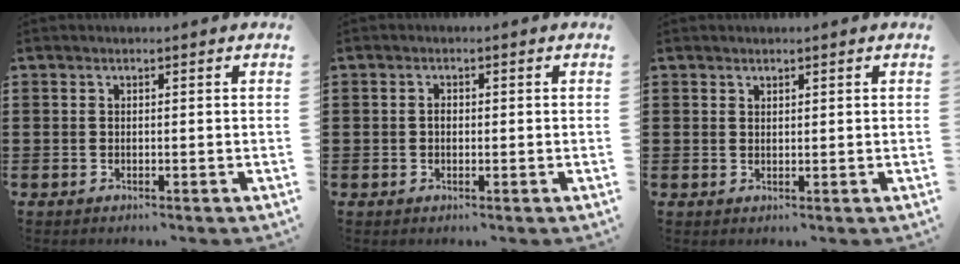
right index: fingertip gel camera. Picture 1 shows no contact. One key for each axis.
{"total": 1.1, "fx": -0.2, "fy": 0.7, "fz": 0.8, "tx": -0.018, "ty": 0.001, "tz": -0.005}
{"total": 0.7, "fx": 0.6, "fy": 0.4, "fz": 0.0, "tx": -0.002, "ty": 0.002, "tz": 0.011}